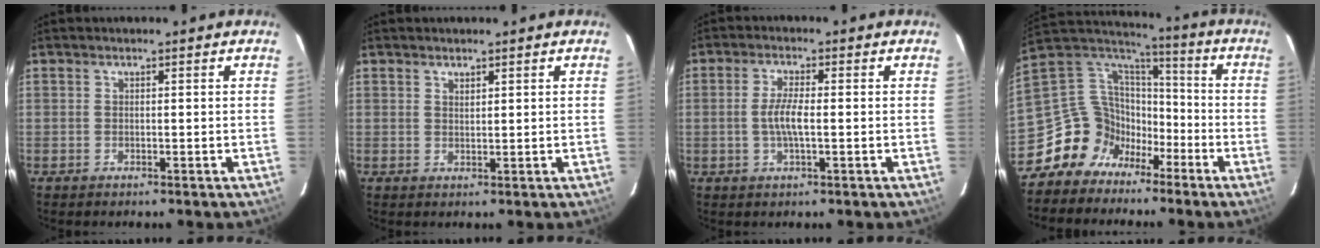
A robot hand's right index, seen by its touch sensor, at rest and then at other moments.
{"total": 1.2, "force": [0.9, 0.5, 0.5], "torque": [-0.007, 0.001, 0.017]}
{"total": 4.4, "force": [-0.5, 0.8, 4.3], "torque": [-0.082, 0.000, -0.008]}
{"total": 14.1, "force": [-8.8, 10.4, 3.8], "torque": [-0.092, 0.041, -0.160]}